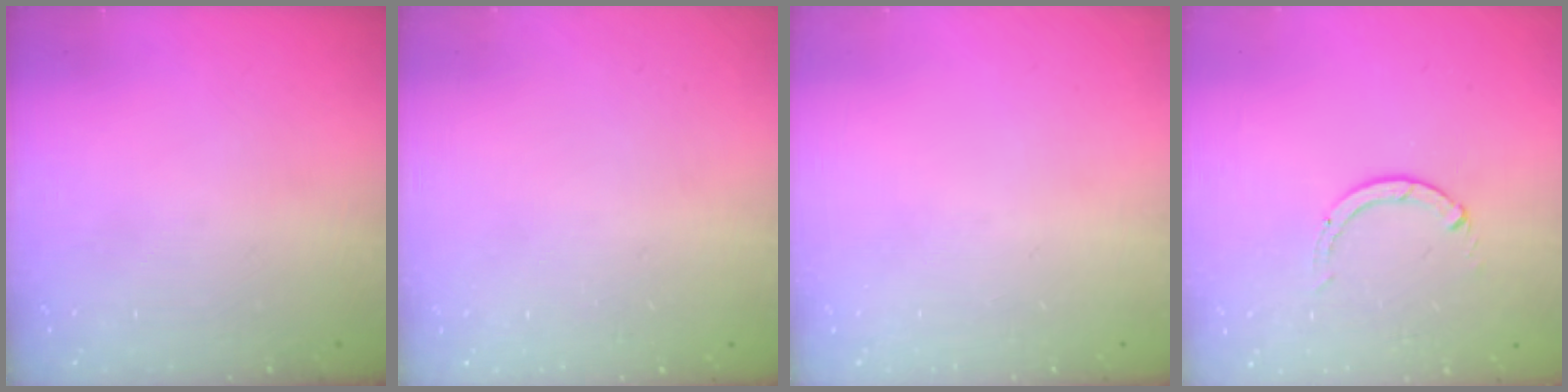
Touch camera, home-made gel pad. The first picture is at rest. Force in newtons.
{"total": 2.4, "press": 2.4, "slide": 0.2}
{"total": 0.0}
{"total": 0.0}